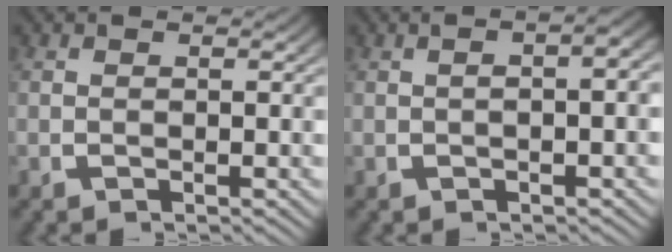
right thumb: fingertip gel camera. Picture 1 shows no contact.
{"total": 3.2, "force": [0.2, 1.0, 3.0], "torque": [-0.033, 0.018, 0.000]}